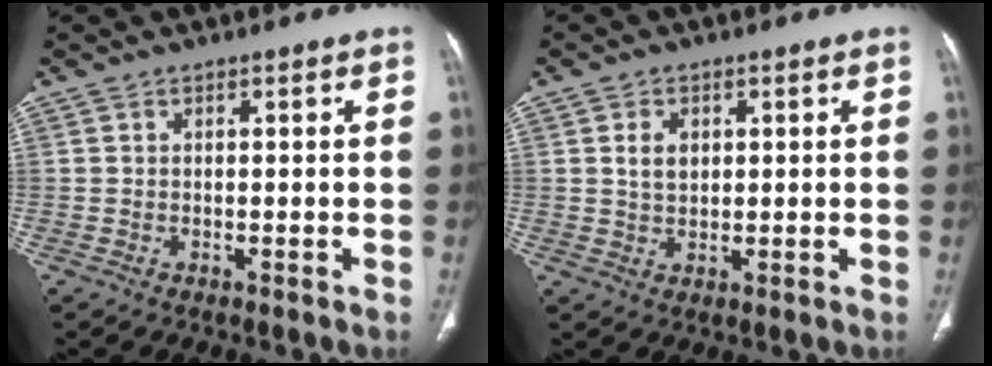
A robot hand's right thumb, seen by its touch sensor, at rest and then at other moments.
{"total": 3.7, "force": [1.1, 2.6, 2.5], "torque": [-0.030, -0.006, 0.022]}